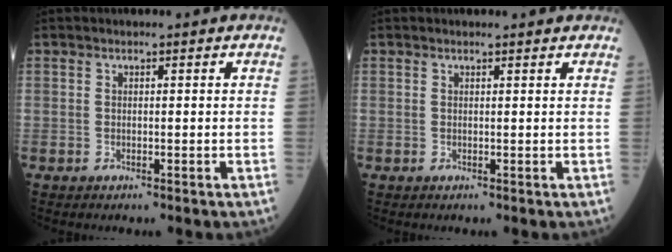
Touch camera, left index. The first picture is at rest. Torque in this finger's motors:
{"motor_torque": [0.23, -0.30, -0.05, -0.01]}